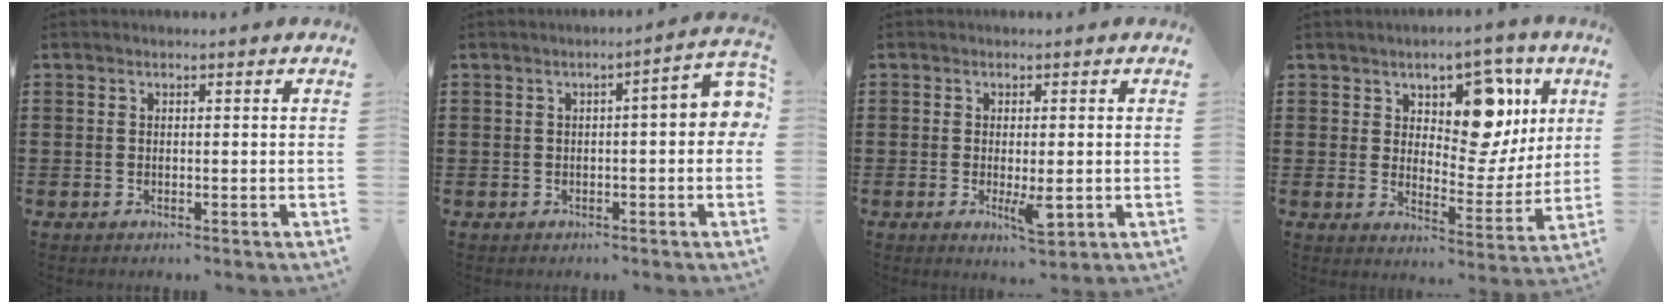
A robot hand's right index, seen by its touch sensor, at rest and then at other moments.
{"total": 4.3, "force": [-0.1, 0.9, 4.3], "torque": [-0.058, -0.001, -0.007]}
{"total": 4.5, "force": [-1.0, 1.2, 4.2], "torque": [-0.088, -0.014, -0.019]}
{"total": 10.4, "force": [5.6, 5.9, 6.5], "torque": [-0.101, -0.024, 0.094]}